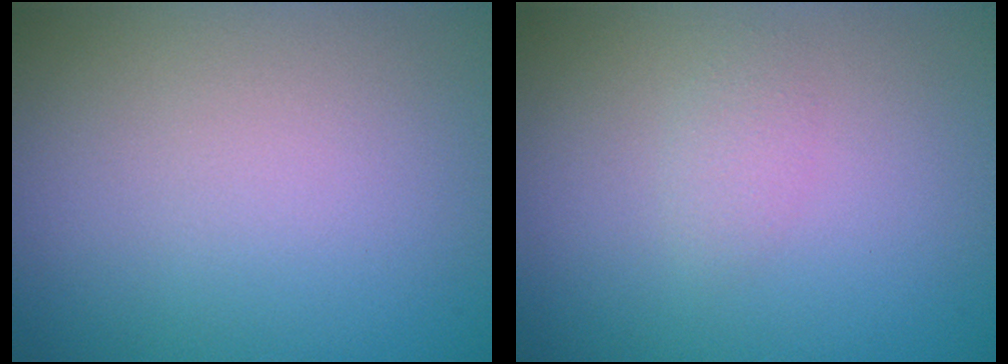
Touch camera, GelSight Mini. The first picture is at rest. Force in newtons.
{"total": 1.0, "press": 1.0, "slide": 0.1}